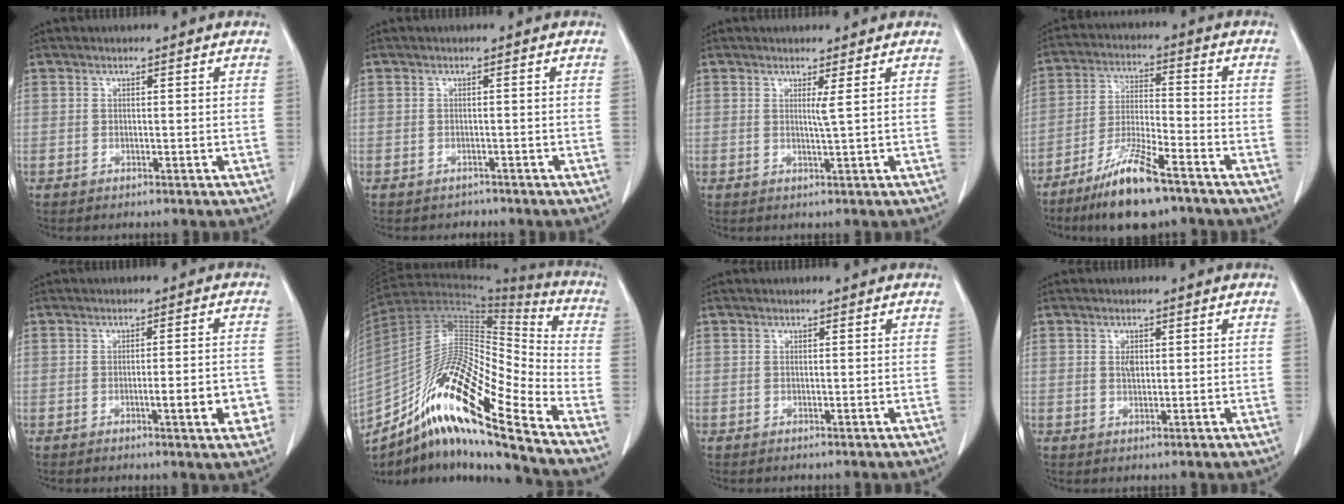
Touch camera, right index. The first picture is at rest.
{"total": 1.1, "force": [-1.0, 0.5, -0.2], "torque": [-0.001, -0.001, -0.016]}
{"total": 1.3, "force": [0.5, -0.6, 1.1], "torque": [-0.026, -0.007, 0.009]}
{"total": 11.5, "force": [-8.0, 1.7, 8.1], "torque": [-0.165, -0.025, -0.146]}
{"total": 5.9, "force": [-2.1, 0.9, 5.4], "torque": [-0.068, 0.002, -0.025]}
{"total": 21.3, "force": [-13.6, 2.5, 16.3], "torque": [-0.314, -0.007, -0.246]}
{"total": 0.0}
{"total": 1.6, "force": [0.4, 0.9, 1.2], "torque": [-0.021, -0.001, 0.008]}